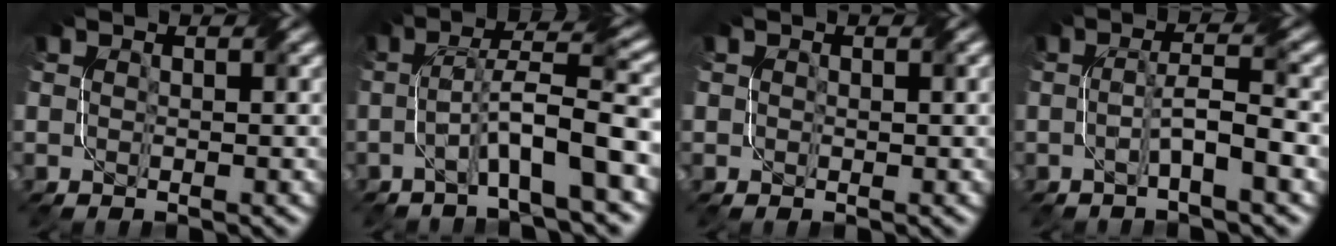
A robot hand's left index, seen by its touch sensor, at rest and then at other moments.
{"total": 6.9, "force": [-2.2, 0.8, 6.5], "torque": [-0.110, 0.023, -0.044]}
{"total": 0.5, "force": [0.2, 0.4, 0.3], "torque": [-0.004, 0.000, 0.003]}
{"total": 3.5, "force": [-1.1, 0.3, 3.3], "torque": [-0.059, 0.011, -0.027]}